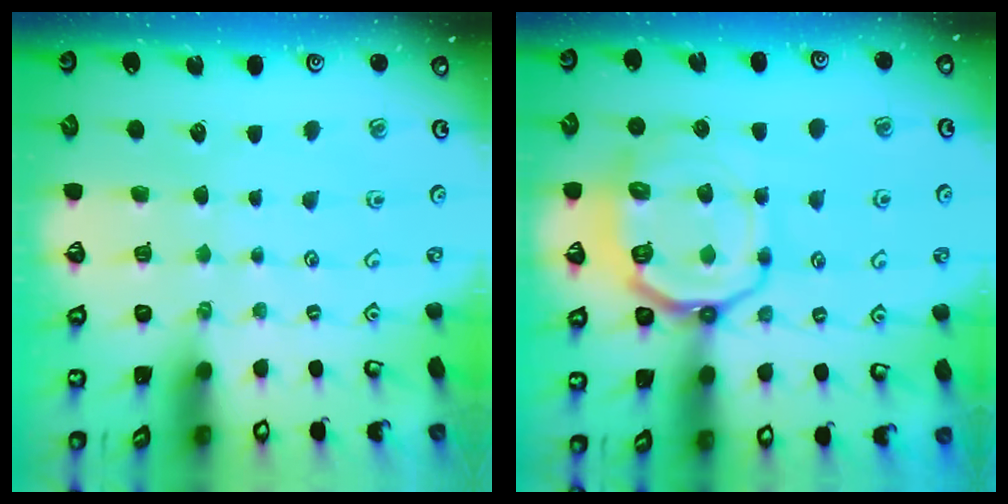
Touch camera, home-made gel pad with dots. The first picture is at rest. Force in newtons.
{"total": 13.5, "press": 13.3, "slide": 2.2}